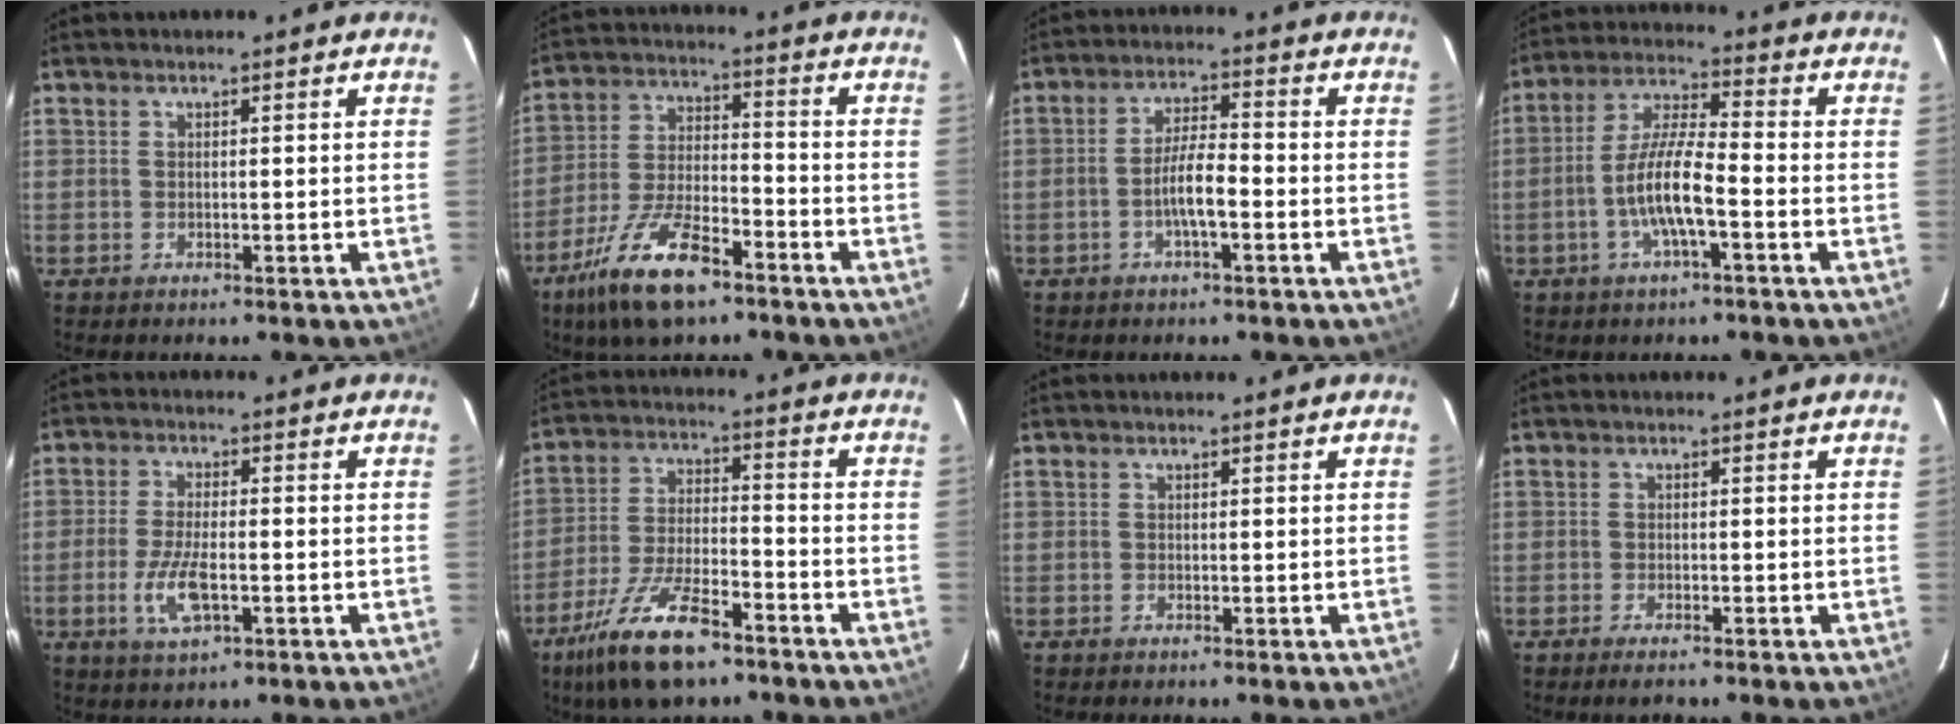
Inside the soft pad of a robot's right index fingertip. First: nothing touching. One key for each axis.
{"total": 14.7, "fx": -9.6, "fy": 5.1, "fz": 9.9, "tx": -0.212, "ty": -0.019, "tz": -0.177}
{"total": 5.9, "fx": -2.2, "fy": 1.1, "fz": 5.3, "tx": -0.104, "ty": 0.007, "tz": -0.039}
{"total": 9.7, "fx": -3.4, "fy": 1.6, "fz": 8.9, "tx": -0.184, "ty": 0.004, "tz": -0.067}
{"total": 7.4, "fx": -2.4, "fy": 2.6, "fz": 6.5, "tx": -0.139, "ty": -0.009, "tz": -0.046}
{"total": 14.9, "fx": -10.1, "fy": 5.1, "fz": 9.8, "tx": -0.210, "ty": -0.024, "tz": -0.184}
{"total": 0.0}
{"total": 2.0, "fx": -1.6, "fy": 0.3, "fz": 1.2, "tx": -0.030, "ty": -0.004, "tz": -0.032}